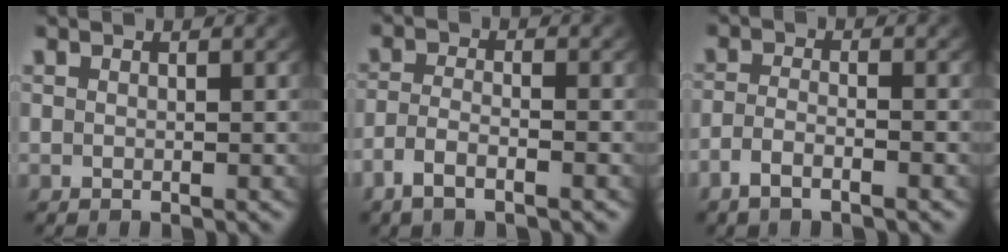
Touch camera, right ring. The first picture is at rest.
{"total": 2.9, "force": [-1.9, 1.1, 1.9], "torque": [-0.049, -0.006, -0.032]}
{"total": 2.6, "force": [-1.9, 0.8, 1.6], "torque": [-0.041, -0.006, -0.031]}